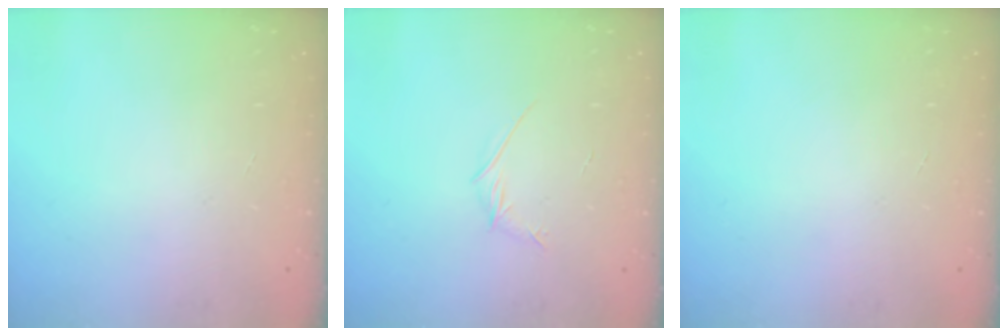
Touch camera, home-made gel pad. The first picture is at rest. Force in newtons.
{"total": 3.3, "press": 3.2, "slide": 1.0}
{"total": 0.0}